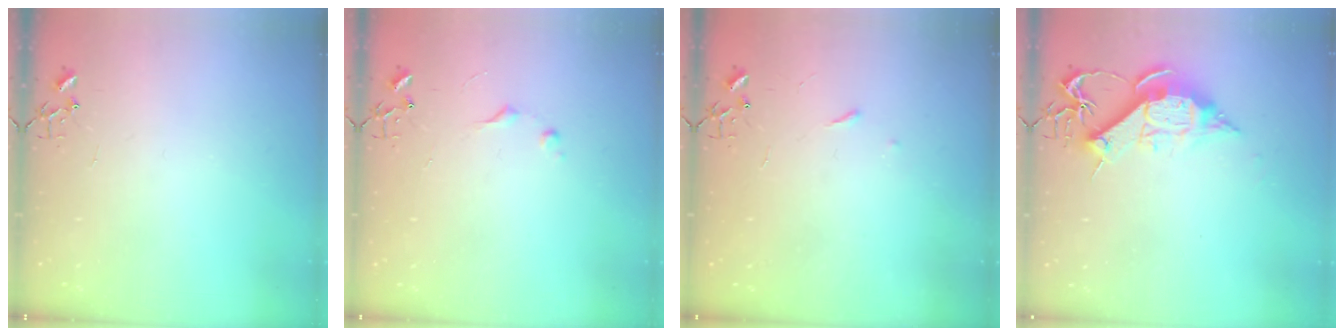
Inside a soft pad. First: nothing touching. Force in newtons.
{"total": 5.2, "press": 5.1, "slide": 0.7}
{"total": 2.9, "press": 2.8, "slide": 0.5}
{"total": 11.9, "press": 11.9, "slide": 0.7}